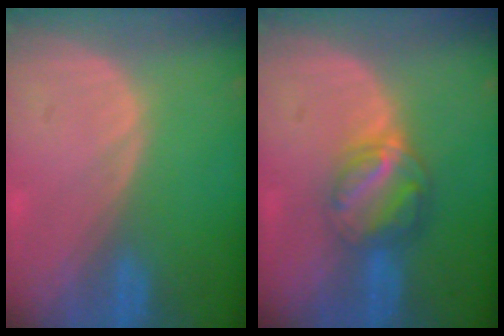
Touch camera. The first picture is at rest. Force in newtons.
{"total": 6.5, "press": 5.5, "slide": 3.4}